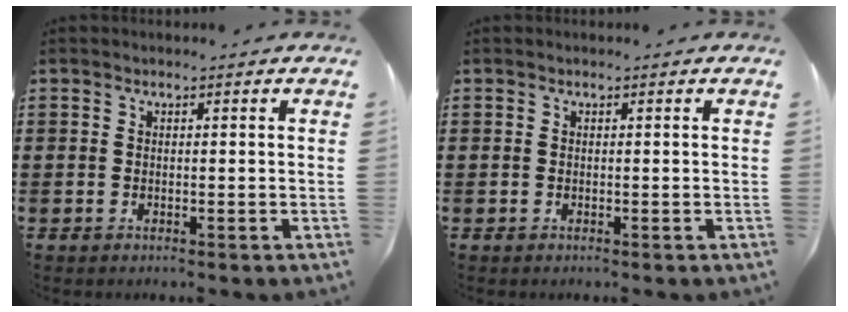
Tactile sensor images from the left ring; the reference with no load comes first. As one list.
[{"total": 0.0}]